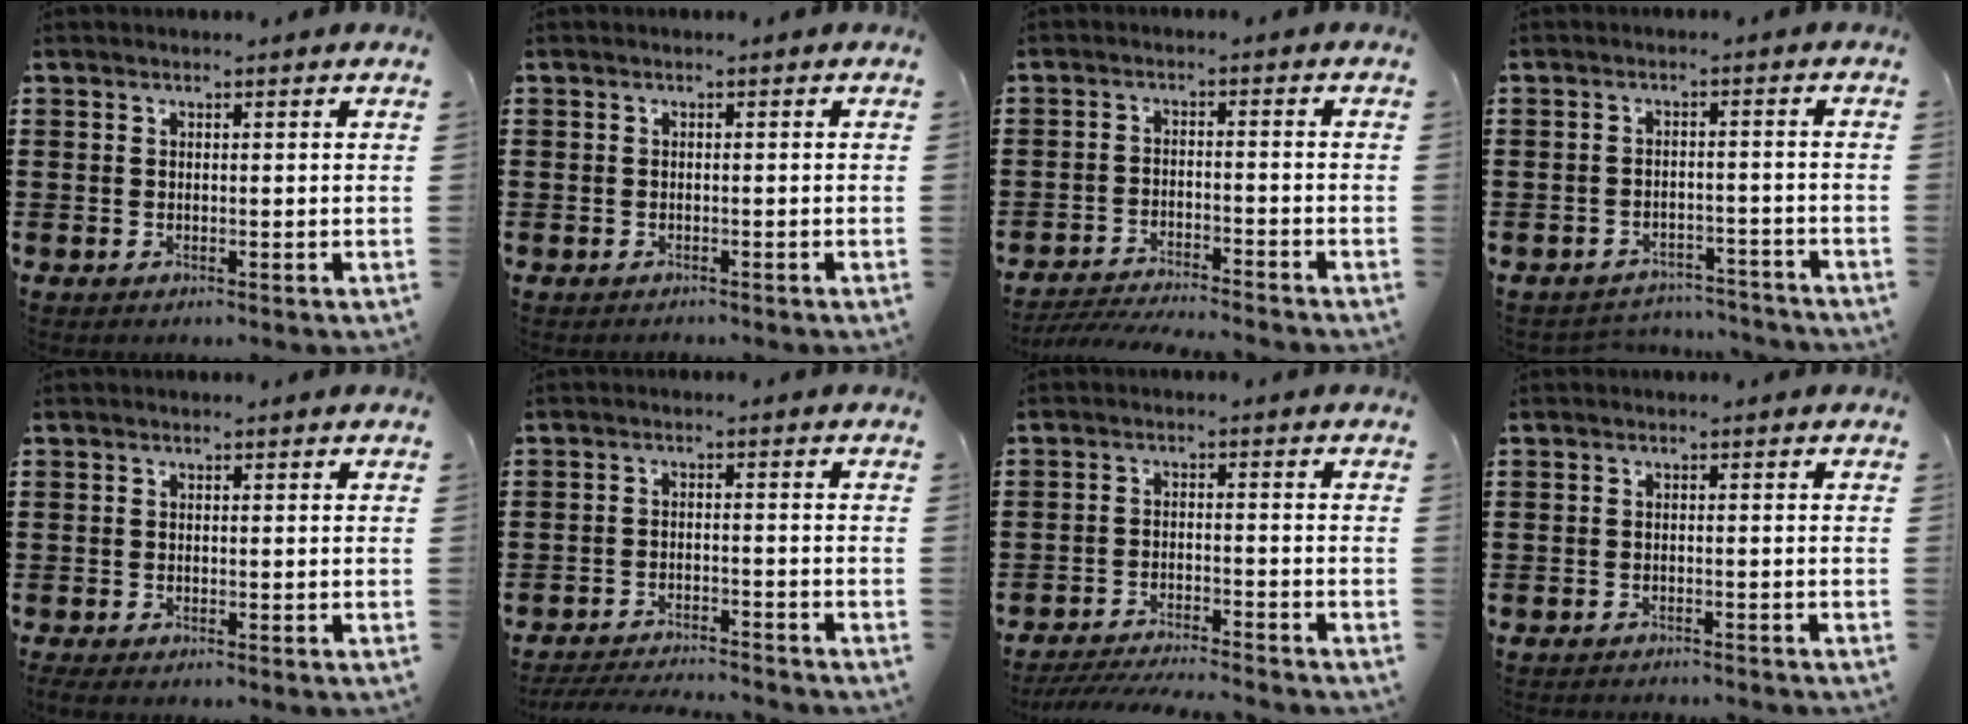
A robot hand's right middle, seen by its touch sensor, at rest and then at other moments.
{"total": 0.7, "force": [-0.7, 0.3, -0.1], "torque": [0.001, 0.001, -0.015]}
{"total": 4.1, "force": [-4.0, -0.1, 0.8], "torque": [-0.023, -0.005, -0.084]}
{"total": 3.3, "force": [-3.2, 0.4, 0.0], "torque": [-0.007, -0.001, -0.069]}
{"total": 0.6, "force": [-0.6, 0.0, 0.2], "torque": [-0.007, -0.005, -0.011]}
{"total": 3.8, "force": [-3.8, 0.1, 0.6], "torque": [-0.020, -0.003, -0.079]}
{"total": 4.4, "force": [-4.3, -0.1, 1.0], "torque": [-0.025, -0.008, -0.087]}
{"total": 1.2, "force": [-1.2, -0.1, 0.0], "torque": [-0.005, 0.000, -0.026]}